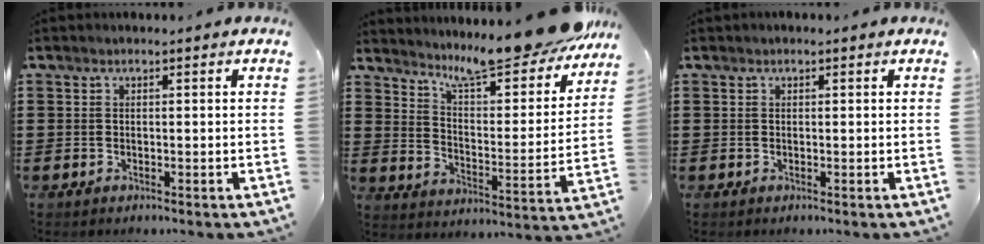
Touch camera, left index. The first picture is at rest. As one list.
[{"total": 11.5, "force": [10.4, 0.4, 4.9], "torque": [-0.100, -0.079, 0.169]}, {"total": 0.0}]